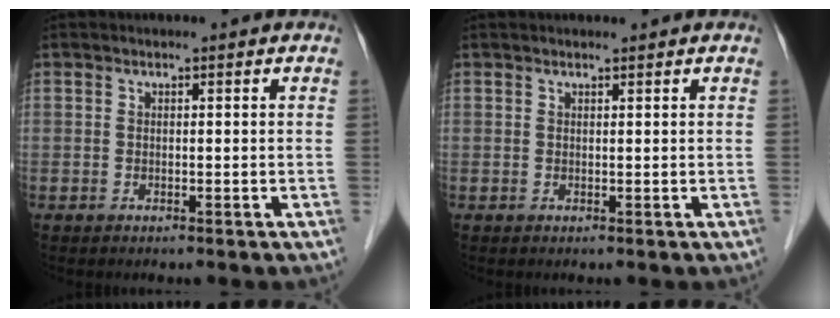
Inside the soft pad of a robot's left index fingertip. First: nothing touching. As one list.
[{"total": 1.1, "force": [1.1, 0.1, 0.4], "torque": [-0.007, 0.011, 0.019]}]